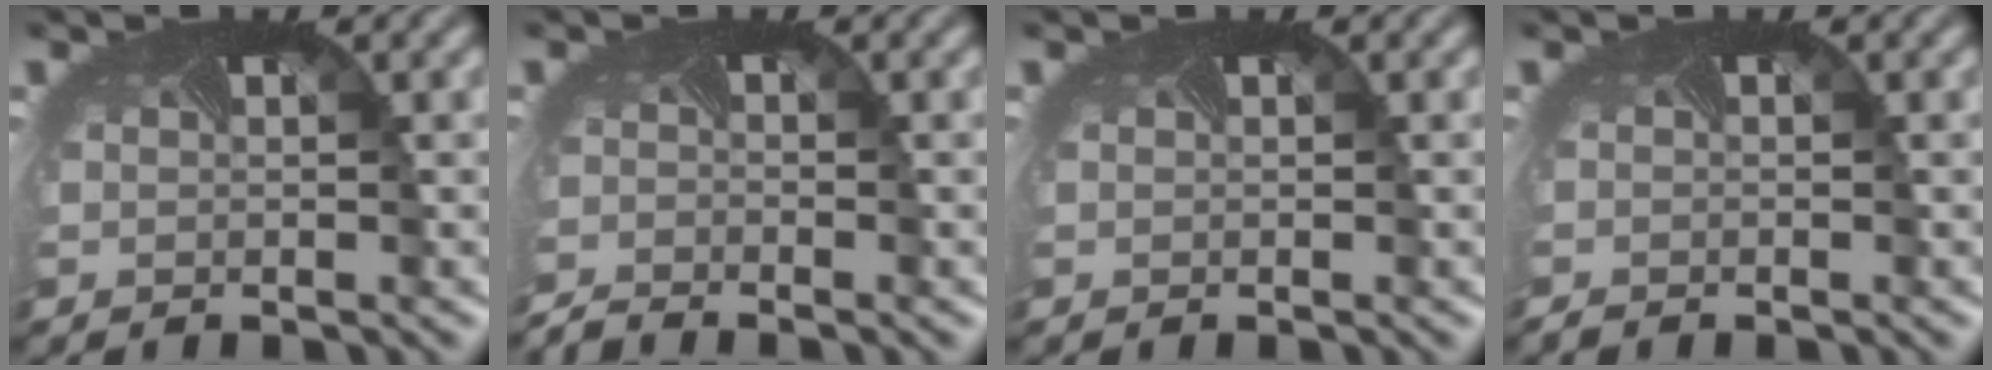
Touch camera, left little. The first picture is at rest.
{"total": 2.1, "force": [-2.1, -0.4, -0.1], "torque": [-0.007, -0.018, -0.046]}
{"total": 0.0}
{"total": 0.7, "force": [-0.7, -0.2, -0.1], "torque": [-0.004, -0.002, -0.014]}